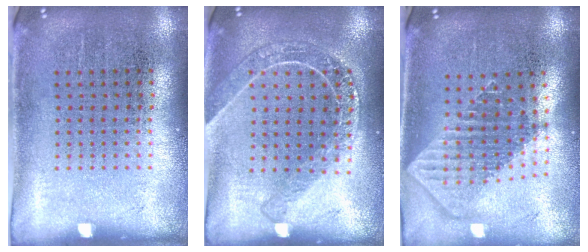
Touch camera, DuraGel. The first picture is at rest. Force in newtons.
{"total": 1.8, "press": 1.6, "slide": 0.7}
{"total": 1.8, "press": 1.5, "slide": 1.1}